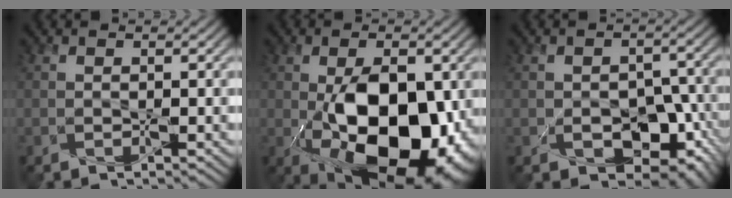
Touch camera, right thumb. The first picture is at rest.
{"total": 16.4, "force": [-3.3, 9.0, 13.3], "torque": [-0.202, -0.024, -0.046]}
{"total": 9.3, "force": [-3.9, 6.6, 5.3], "torque": [-0.075, -0.018, -0.039]}